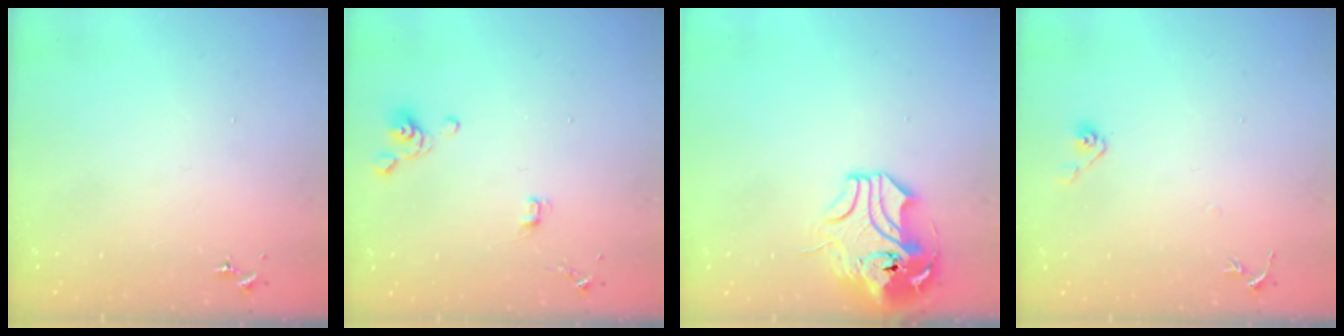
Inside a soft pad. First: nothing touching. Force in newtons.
{"total": 4.7, "press": 4.2, "slide": 2.2}
{"total": 12.0, "press": 11.8, "slide": 2.2}
{"total": 4.5, "press": 4.4, "slide": 0.8}